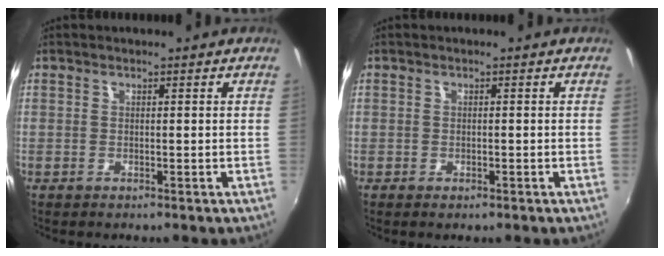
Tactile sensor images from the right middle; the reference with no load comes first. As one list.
[{"total": 1.0, "force": [-0.6, 0.7, 0.5], "torque": [-0.009, -0.003, -0.011]}]